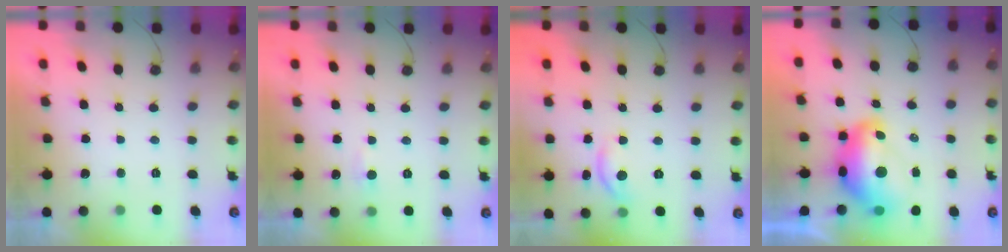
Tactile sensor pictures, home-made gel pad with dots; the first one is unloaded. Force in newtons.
{"total": 4.5, "press": 4.5, "slide": 0.6}
{"total": 7.7, "press": 7.7, "slide": 0.5}
{"total": 15.1, "press": 15.1, "slide": 1.1}